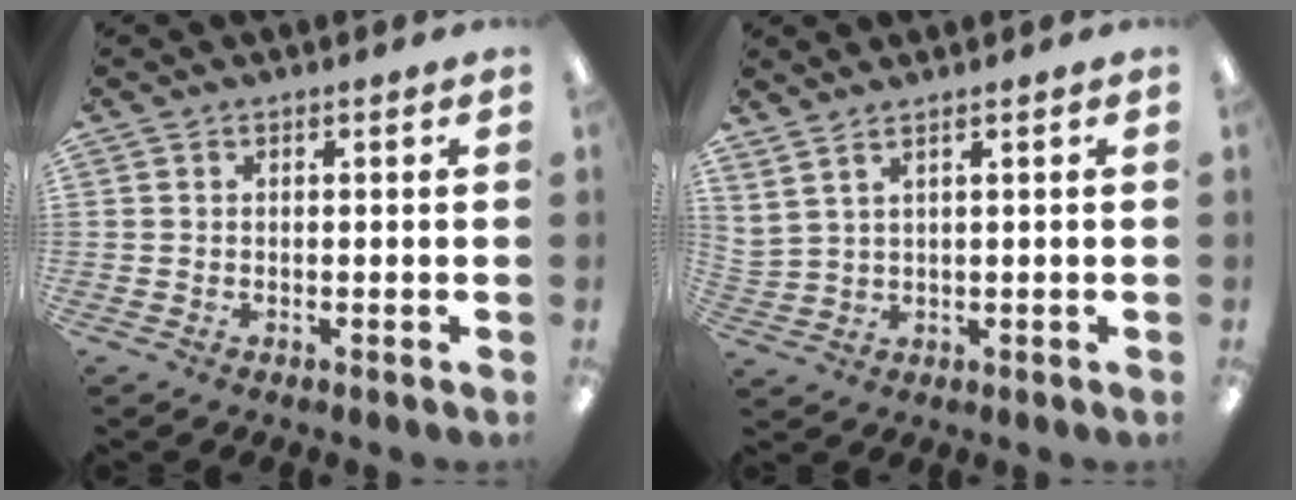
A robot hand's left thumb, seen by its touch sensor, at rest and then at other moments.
{"total": 2.5, "force": [2.1, 0.5, 1.3], "torque": [-0.030, -0.012, 0.039]}